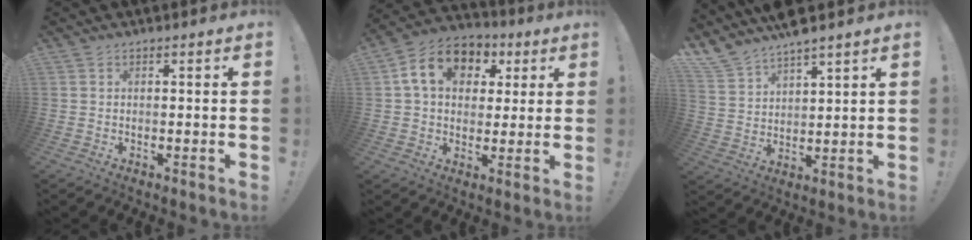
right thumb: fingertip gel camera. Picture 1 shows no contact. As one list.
[{"total": 13.7, "force": [4.4, 10.4, 7.7], "torque": [-0.122, 0.003, 0.088]}, {"total": 7.5, "force": [6.8, 2.2, 2.4], "torque": [-0.068, -0.047, 0.130]}]